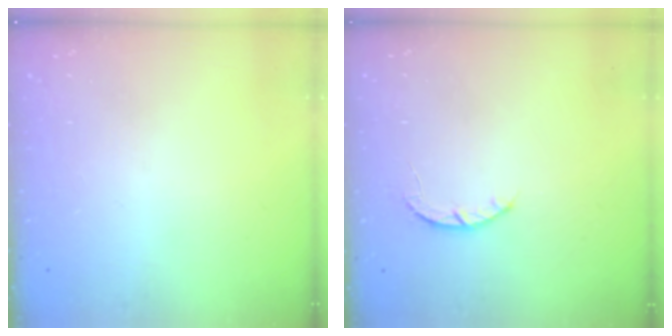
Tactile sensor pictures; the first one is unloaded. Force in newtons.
{"total": 2.6, "press": 2.5, "slide": 0.4}